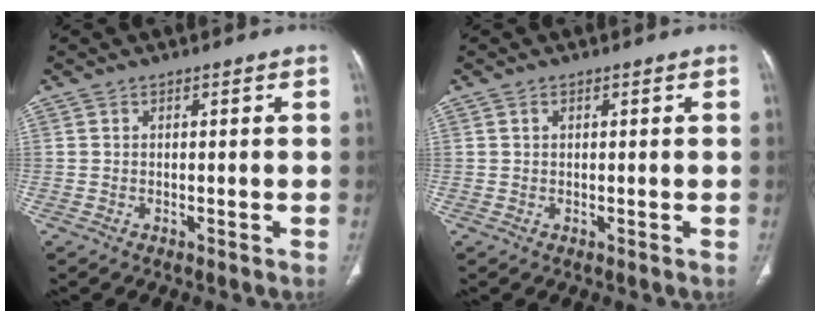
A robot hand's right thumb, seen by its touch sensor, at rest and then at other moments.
{"total": 0.6, "force": [0.3, 0.4, 0.4], "torque": [-0.008, 0.001, 0.006]}